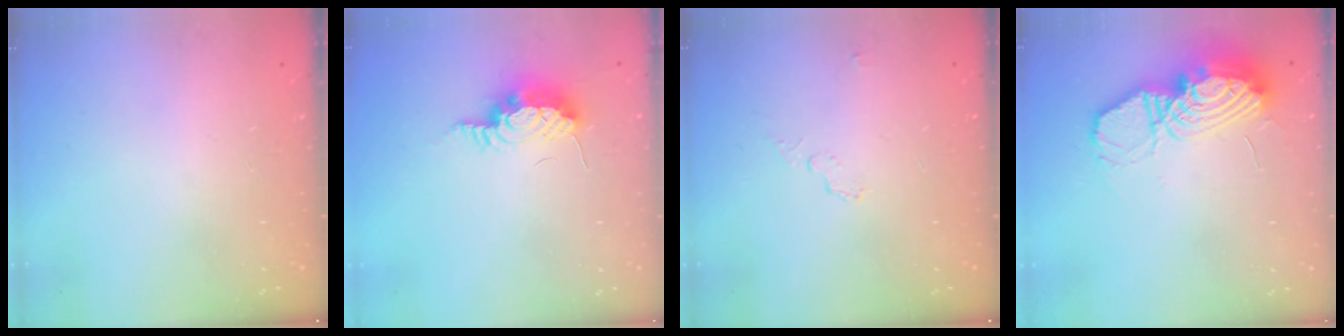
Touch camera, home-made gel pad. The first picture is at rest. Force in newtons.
{"total": 8.5, "press": 8.4, "slide": 1.6}
{"total": 4.1, "press": 3.7, "slide": 1.7}
{"total": 17.5, "press": 17.4, "slide": 1.7}